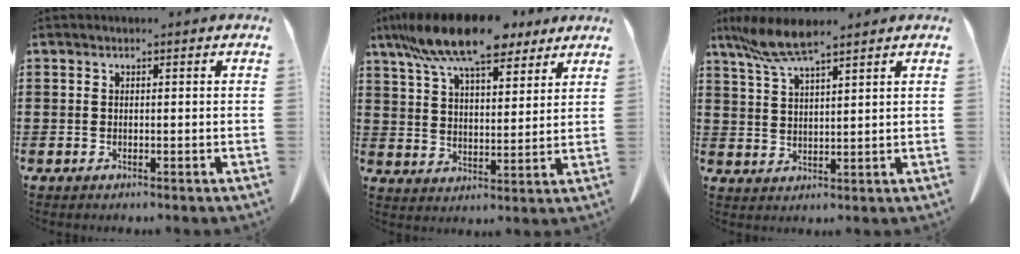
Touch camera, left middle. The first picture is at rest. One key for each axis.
{"total": 12.3, "fx": 9.9, "fy": 3.1, "fz": 6.7, "tx": -0.154, "ty": -0.025, "tz": 0.179}
{"total": 6.7, "fx": 5.1, "fy": 0.8, "fz": 4.2, "tx": -0.104, "ty": -0.014, "tz": 0.092}